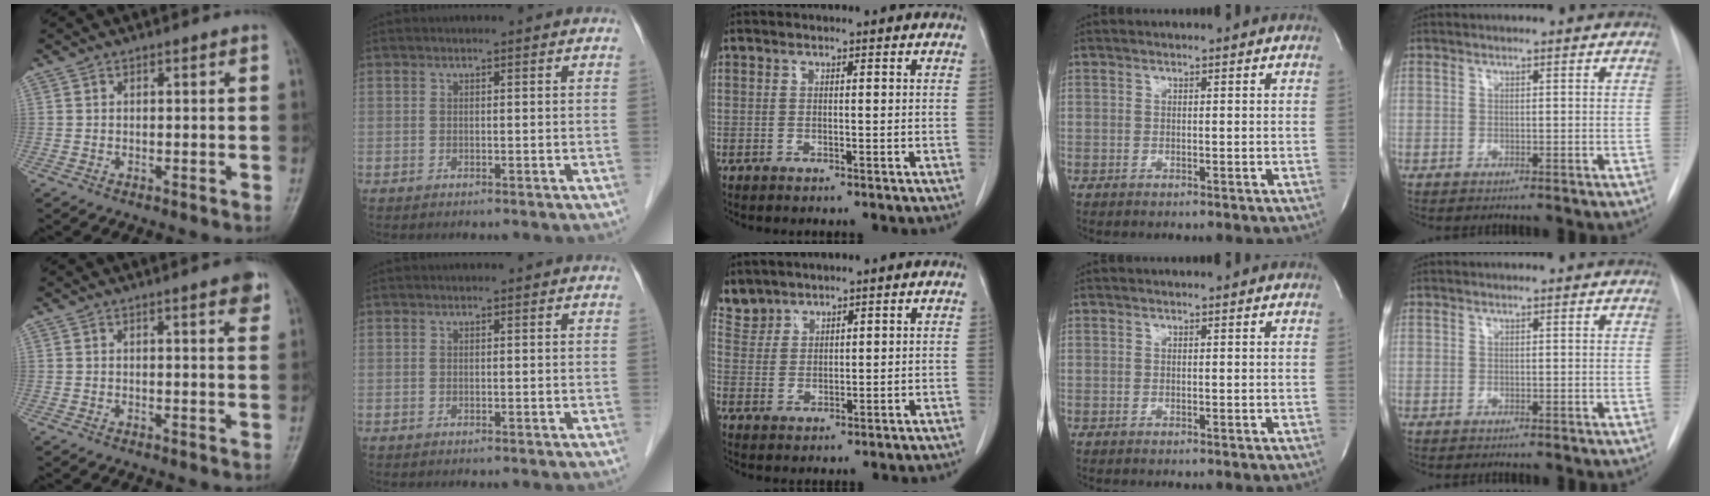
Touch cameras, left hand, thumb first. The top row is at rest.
{"thumb": {"total": 3.7, "force": [2.2, 0.8, 2.9], "torque": [-0.028, -0.006, 0.023]}, "middle": {"total": 3.6, "force": [3.3, 1.4, -0.5], "torque": [0.014, 0.009, 0.071]}}